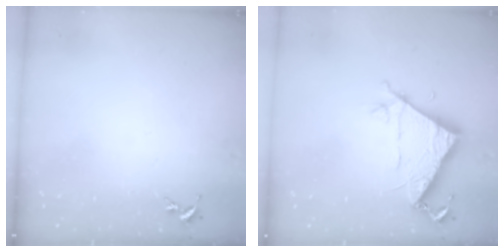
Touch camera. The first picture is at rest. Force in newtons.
{"total": 8.3, "press": 8.3, "slide": 0.6}